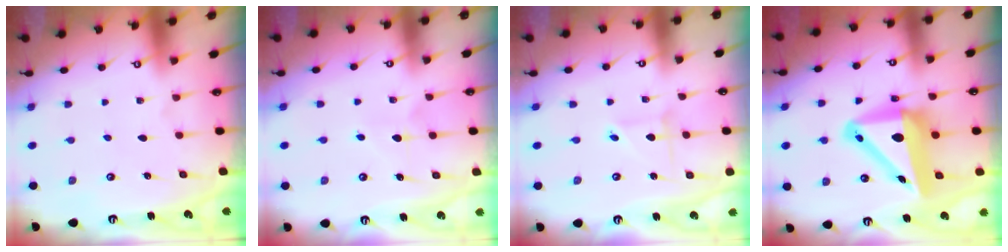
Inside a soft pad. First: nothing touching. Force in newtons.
{"total": 5.9, "press": 5.9, "slide": 0.8}
{"total": 2.6, "press": 2.6, "slide": 0.2}
{"total": 13.6, "press": 13.3, "slide": 2.6}